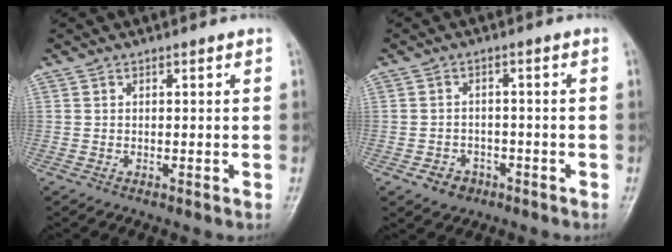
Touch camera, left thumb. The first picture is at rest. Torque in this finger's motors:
{"motor_torque": [-0.40, 0.64, 0.13, 0.00, 0.00]}